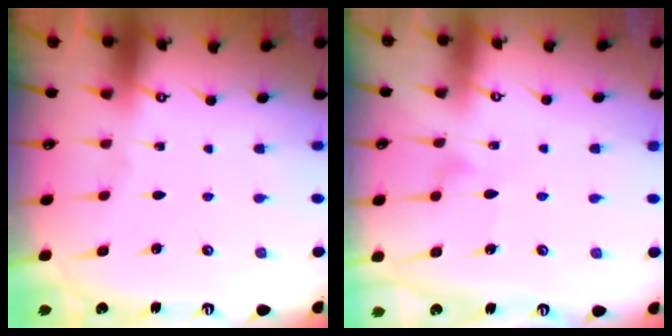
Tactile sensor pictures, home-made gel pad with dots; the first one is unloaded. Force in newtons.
{"total": 6.2, "press": 6.2, "slide": 0.4}